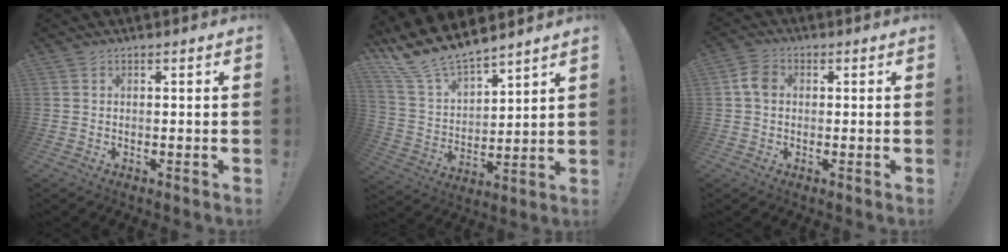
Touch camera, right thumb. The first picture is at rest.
{"total": 13.1, "force": [12.0, 3.7, 3.8], "torque": [-0.099, -0.099, 0.224]}
{"total": 5.3, "force": [0.4, 4.0, 3.5], "torque": [-0.068, 0.011, 0.010]}